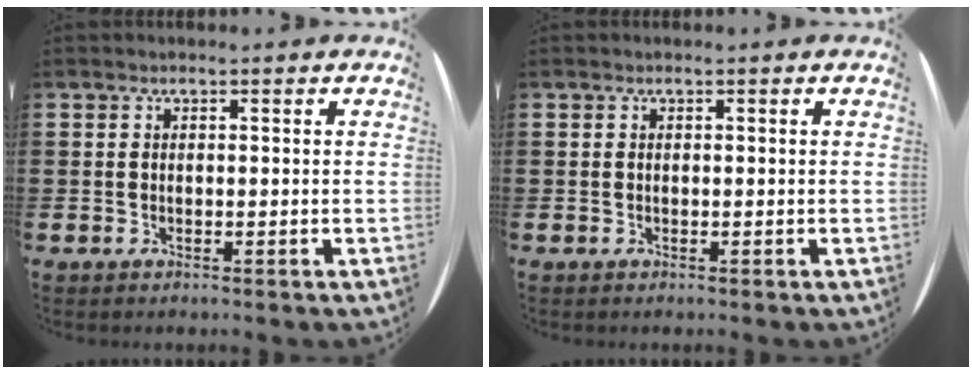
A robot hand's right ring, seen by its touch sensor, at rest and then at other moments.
{"total": 0.0}